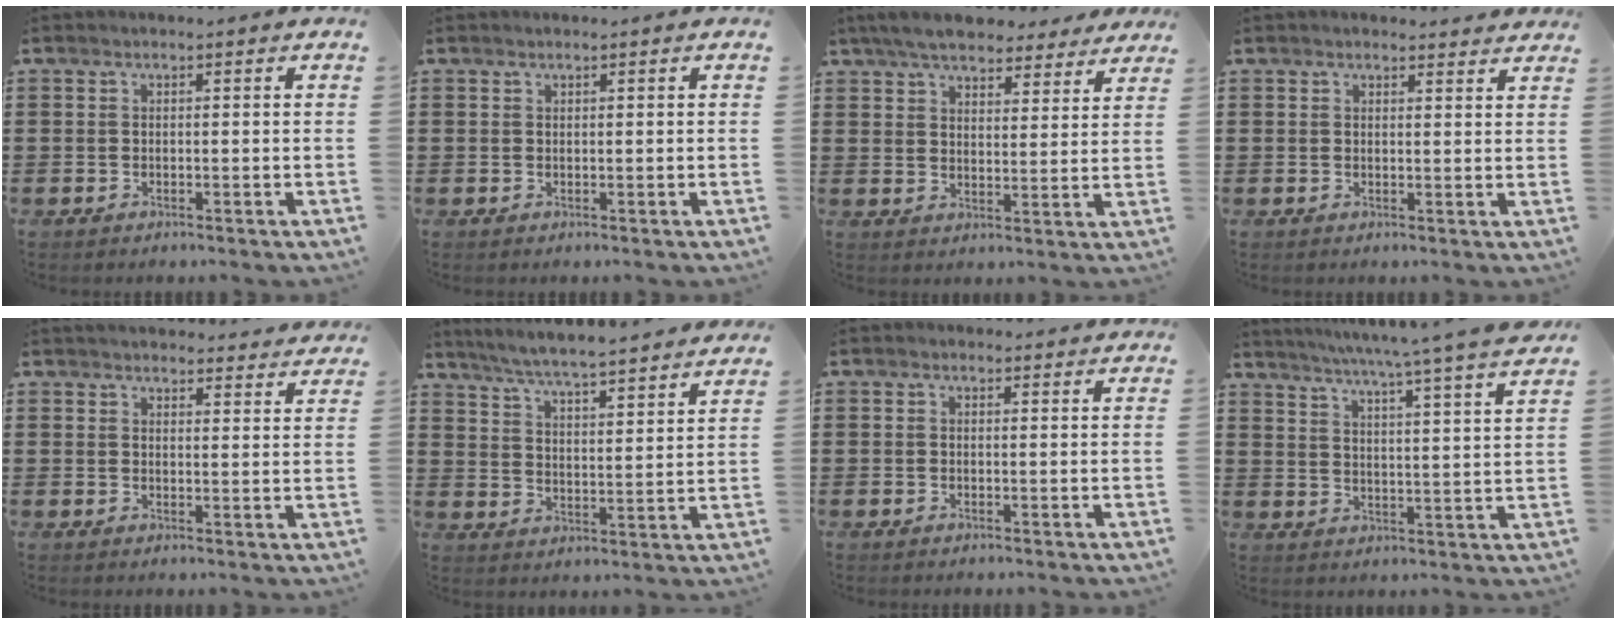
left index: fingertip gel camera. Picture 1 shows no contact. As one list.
[{"total": 0.0}, {"total": 6.5, "force": [5.9, 1.5, 2.2], "torque": [-0.065, -0.013, 0.109]}, {"total": 1.7, "force": [1.7, 0.3, 0.2], "torque": [-0.008, 0.000, 0.034]}, {"total": 3.3, "force": [3.2, 0.1, 0.2], "torque": [-0.006, -0.018, 0.058]}, {"total": 5.6, "force": [5.3, -0.7, 1.3], "torque": [-0.051, -0.042, 0.089]}, {"total": 1.0, "force": [0.9, 0.4, 0.2], "torque": [-0.005, 0.003, 0.018]}, {"total": 5.8, "force": [5.1, -1.7, 2.2], "torque": [-0.063, -0.045, 0.080]}]